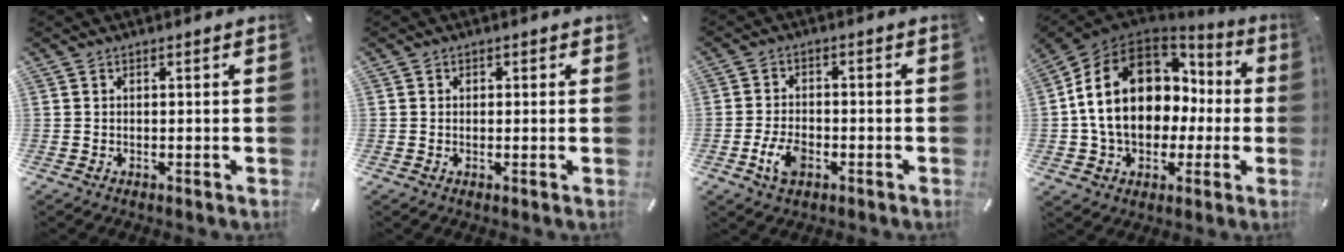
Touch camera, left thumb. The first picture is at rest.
{"total": 0.9, "force": [0.2, 0.9, 0.3], "torque": [0.002, 0.002, 0.000]}
{"total": 6.3, "force": [-2.7, 3.9, 4.1], "torque": [-0.097, 0.006, -0.052]}
{"total": 18.2, "force": [1.4, 14.1, 11.4], "torque": [-0.241, 0.001, 0.026]}